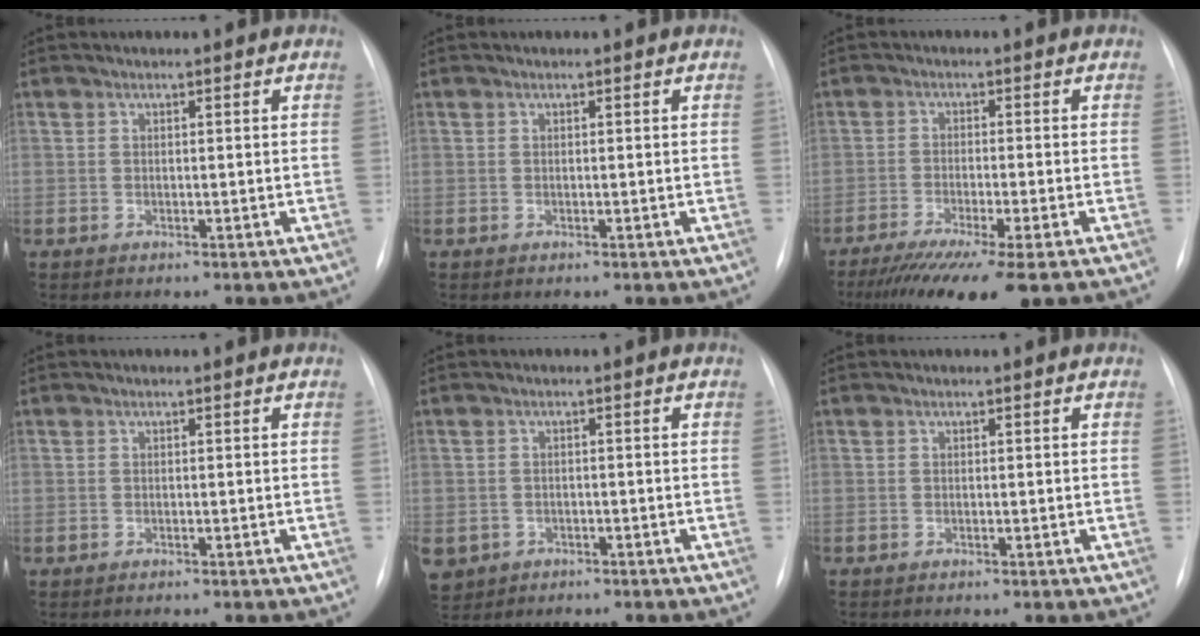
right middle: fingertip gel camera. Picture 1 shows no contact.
{"total": 0.0}
{"total": 12.7, "force": [-9.5, 0.2, 8.4], "torque": [-0.132, -0.039, -0.150]}
{"total": 0.0}
{"total": 6.6, "force": [-3.5, 5.3, 1.7], "torque": [-0.050, 0.001, -0.052]}
{"total": 0.0}